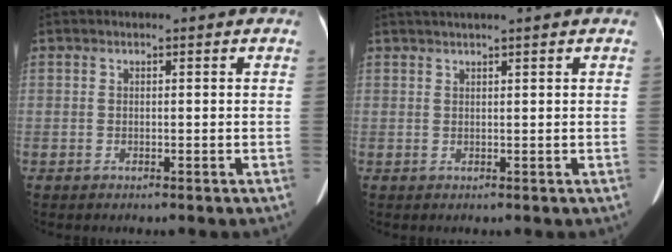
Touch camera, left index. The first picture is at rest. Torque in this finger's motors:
{"motor_torque": [-0.02, -0.14, -0.01, -0.03]}